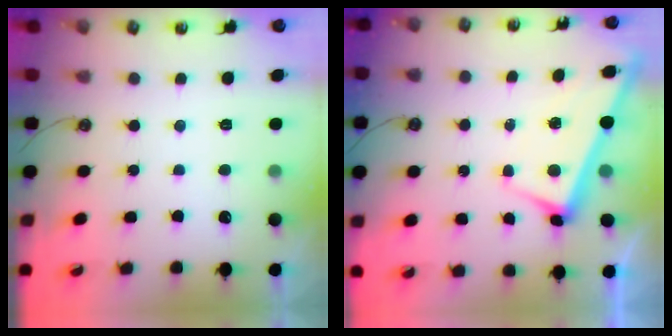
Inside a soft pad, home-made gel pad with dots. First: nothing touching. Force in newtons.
{"total": 2.6, "press": 2.6, "slide": 0.4}